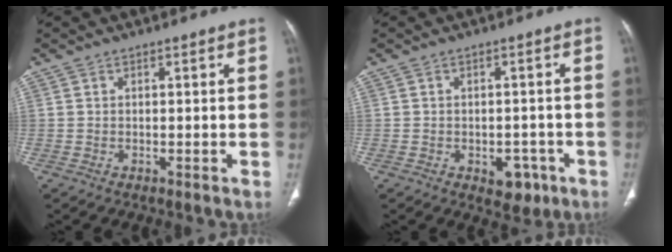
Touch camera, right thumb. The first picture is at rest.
{"total": 4.9, "force": [-2.2, 3.3, 2.9], "torque": [-0.016, 0.011, -0.020]}